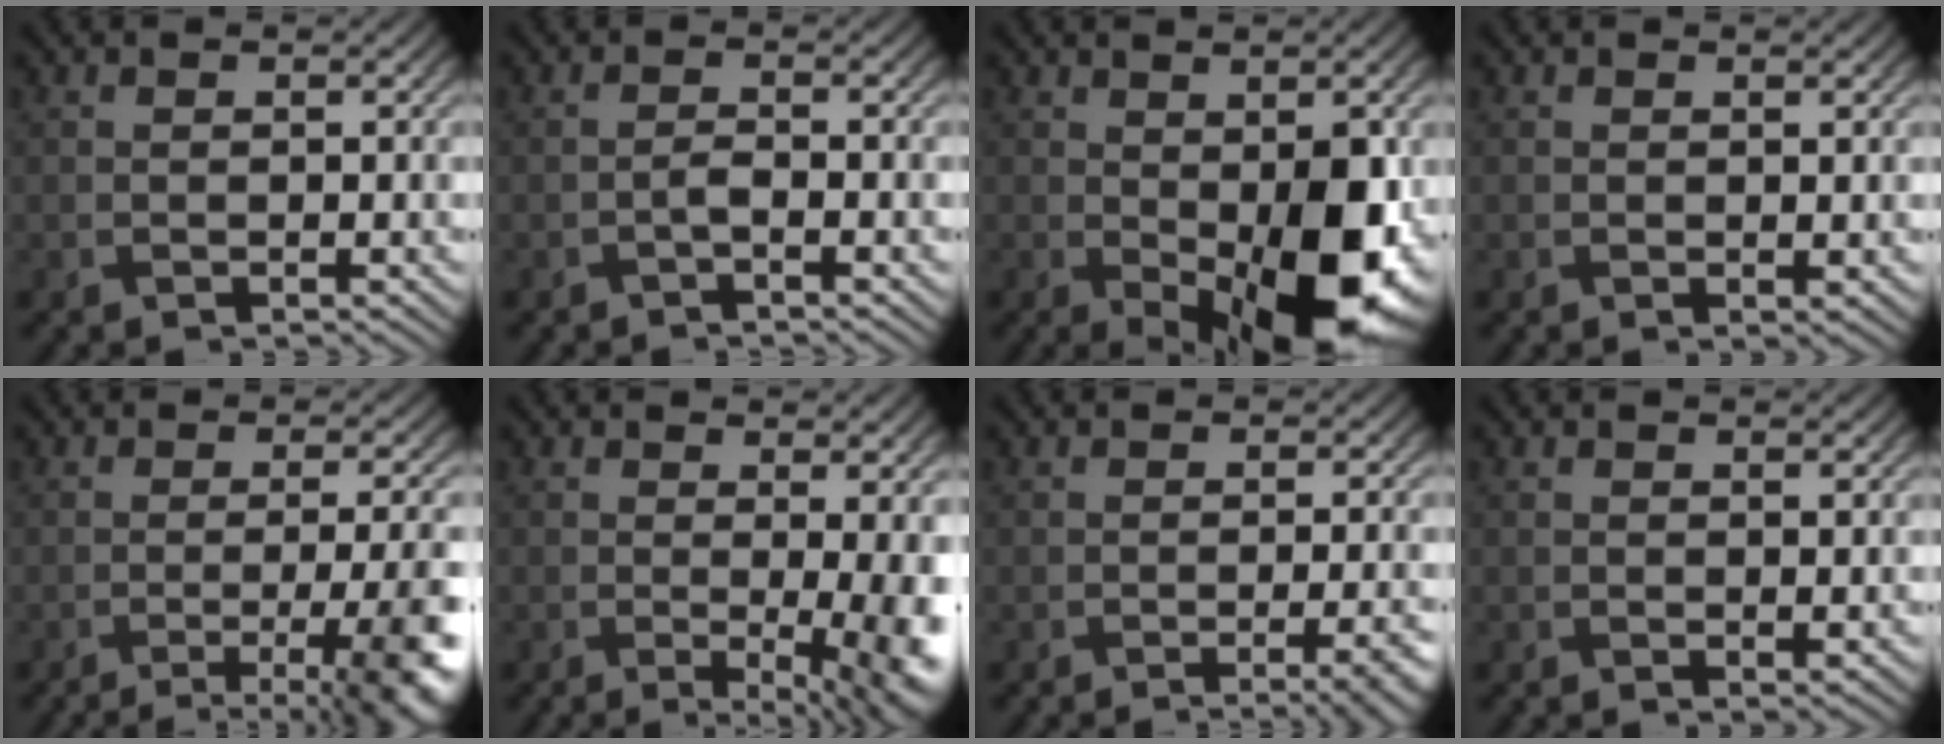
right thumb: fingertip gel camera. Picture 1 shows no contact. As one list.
[{"total": 1.3, "force": [-0.9, 0.2, 0.9], "torque": [-0.018, 0.005, -0.020]}, {"total": 12.5, "force": [-2.8, 6.1, 10.6], "torque": [-0.145, -0.032, -0.019]}, {"total": 0.6, "force": [0.4, 0.1, 0.5], "torque": [-0.005, -0.002, 0.005]}, {"total": 12.2, "force": [-5.1, 3.6, 10.6], "torque": [-0.113, -0.005, -0.066]}, {"total": 8.5, "force": [-1.0, 2.5, 8.1], "torque": [-0.074, -0.010, -0.005]}, {"total": 3.9, "force": [-1.7, 0.8, 3.4], "torque": [-0.036, 0.007, -0.028]}, {"total": 1.0, "force": [0.6, 0.2, 0.7], "torque": [-0.010, -0.005, 0.010]}]